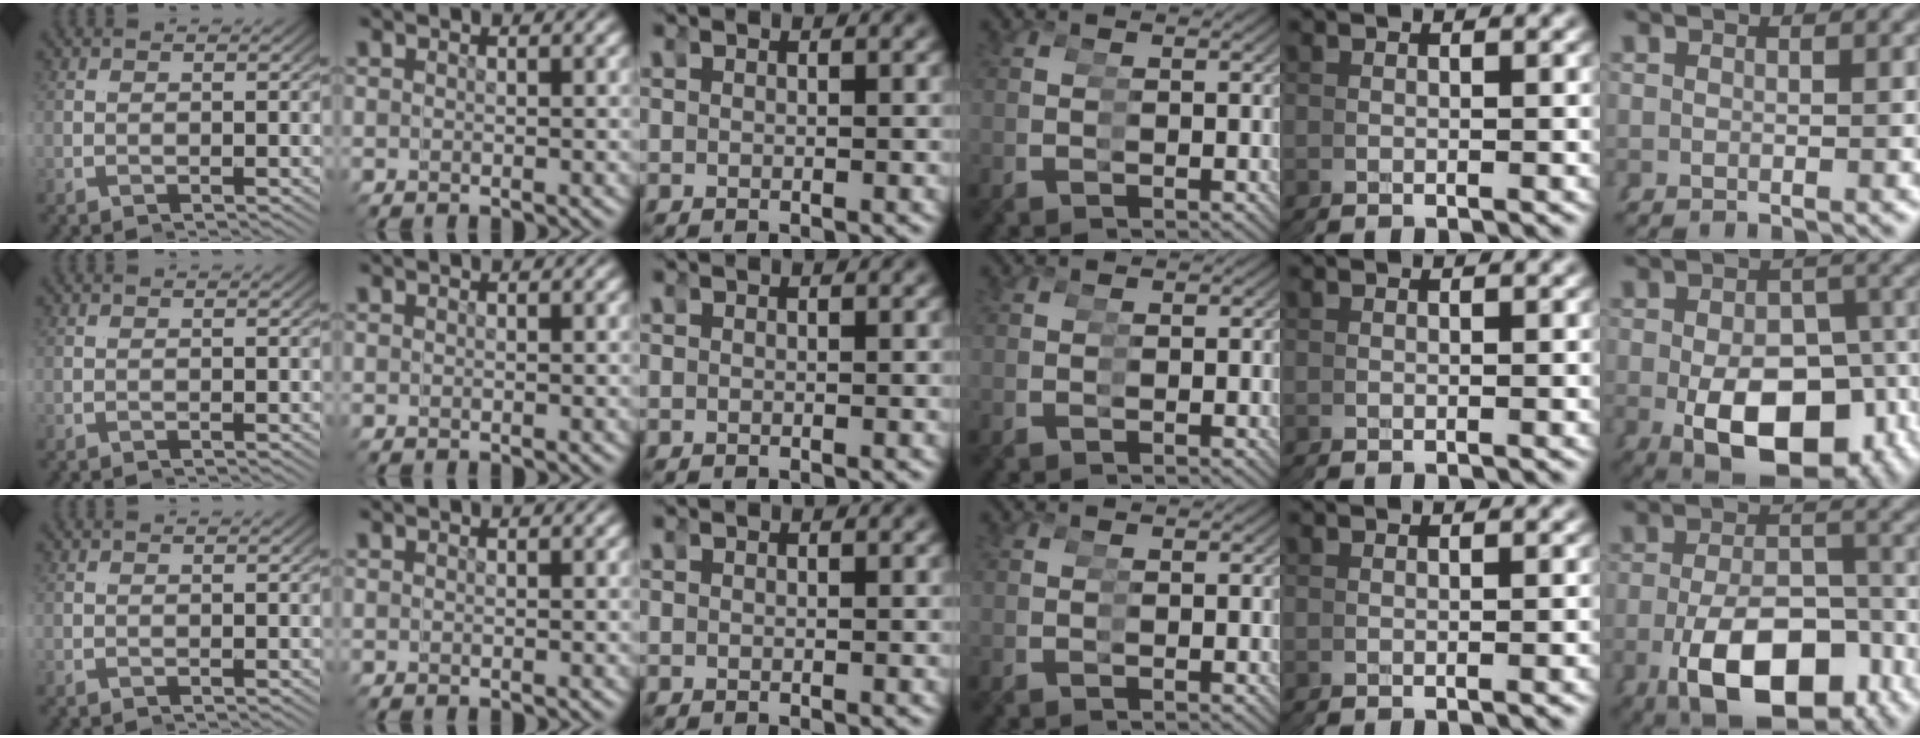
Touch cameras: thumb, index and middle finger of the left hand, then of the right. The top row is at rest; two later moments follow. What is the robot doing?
{"motion": "grasp_and_lifting", "object": "tape"}